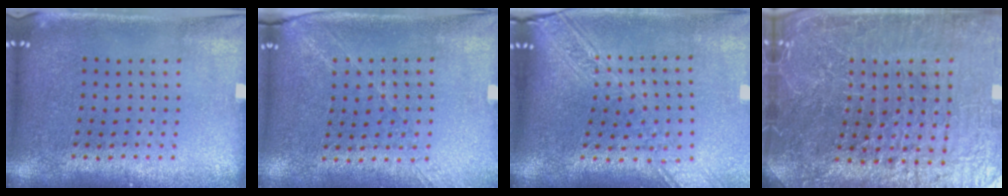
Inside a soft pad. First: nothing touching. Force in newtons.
{"total": 1.2, "press": 1.1, "slide": 0.6}
{"total": 2.7, "press": 2.1, "slide": 1.7}
{"total": 5.2, "press": 4.9, "slide": 1.8}